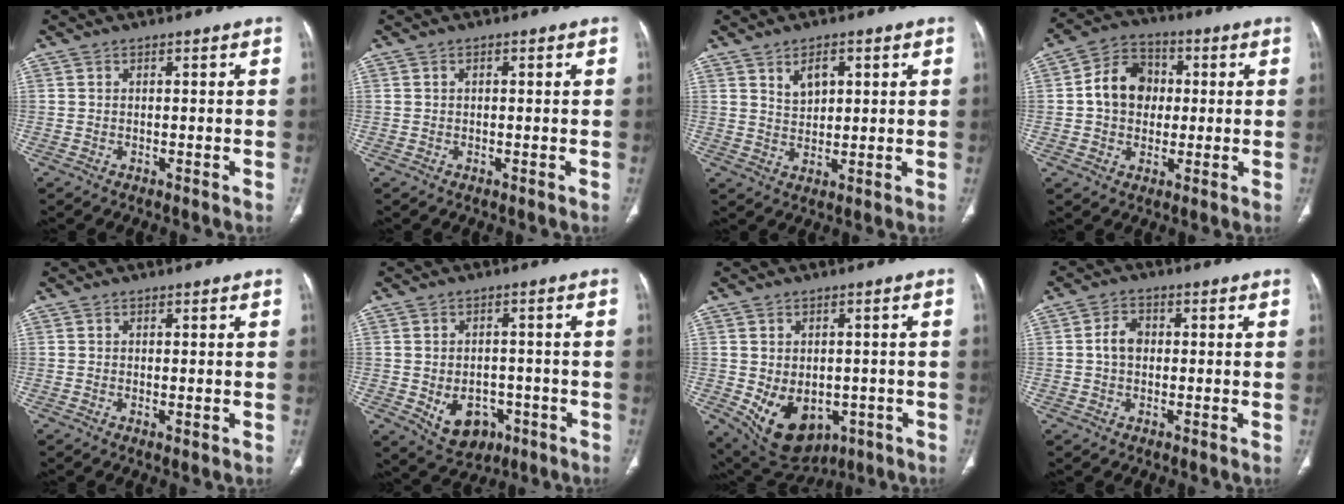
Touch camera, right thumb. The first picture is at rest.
{"total": 0.6, "force": [0.2, 0.4, 0.5], "torque": [-0.007, 0.005, 0.001]}
{"total": 4.9, "force": [2.3, 2.8, 3.3], "torque": [-0.044, -0.015, 0.042]}
{"total": 10.7, "force": [0.8, 8.7, 6.1], "torque": [-0.075, 0.017, 0.003]}
{"total": 0.8, "force": [0.0, 0.3, 0.7], "torque": [-0.014, -0.006, 0.002]}
{"total": 8.4, "force": [-2.9, 6.4, 4.8], "torque": [-0.051, 0.015, -0.028]}
{"total": 12.5, "force": [-3.6, 9.0, 7.8], "torque": [-0.107, -0.002, -0.029]}
{"total": 4.2, "force": [0.2, 3.2, 2.7], "torque": [-0.044, 0.011, -0.003]}